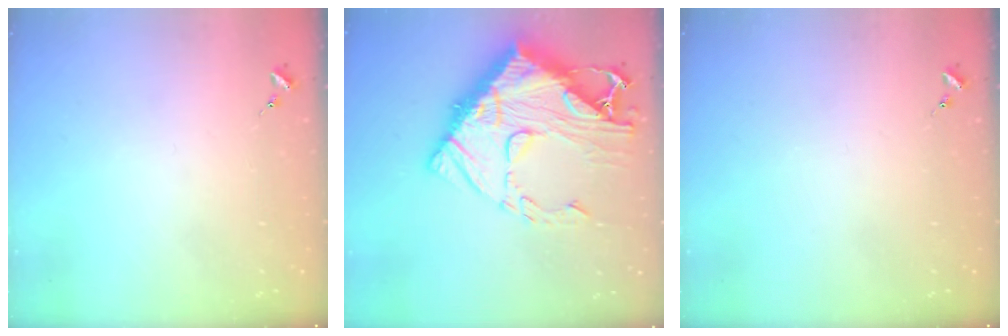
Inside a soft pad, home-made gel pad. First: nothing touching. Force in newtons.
{"total": 24.2, "press": 24.0, "slide": 2.4}
{"total": 0.0}